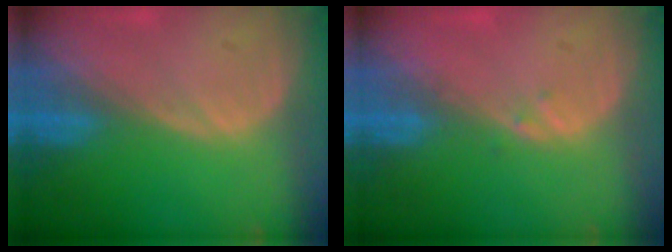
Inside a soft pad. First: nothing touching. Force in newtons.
{"total": 0.7, "press": 0.6, "slide": 0.3}